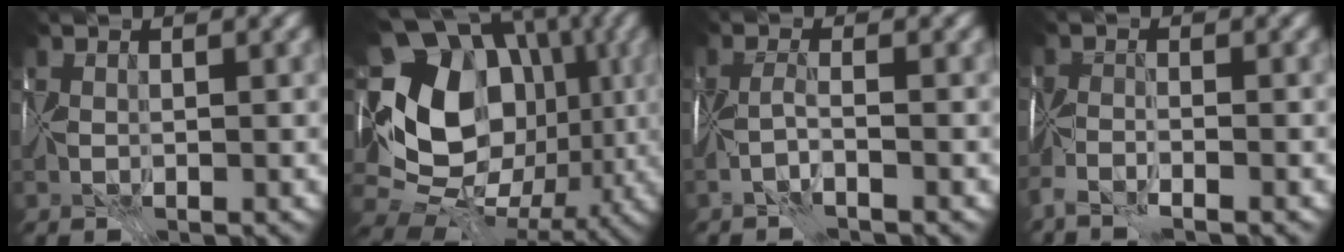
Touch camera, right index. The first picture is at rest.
{"total": 17.5, "force": [1.6, 13.8, 10.7], "torque": [-0.172, 0.024, 0.034]}
{"total": 1.7, "force": [-1.1, -0.1, 1.3], "torque": [-0.031, 0.000, -0.034]}
{"total": 3.3, "force": [-2.9, 0.4, 1.6], "torque": [-0.032, -0.009, -0.068]}